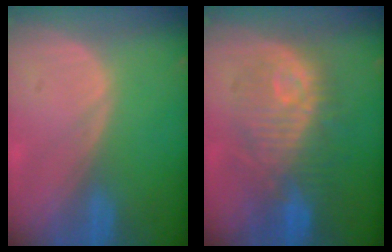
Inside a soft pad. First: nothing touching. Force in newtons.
{"total": 10.0, "press": 10.0, "slide": 0.8}